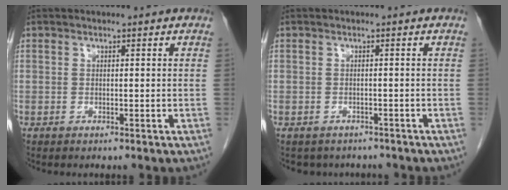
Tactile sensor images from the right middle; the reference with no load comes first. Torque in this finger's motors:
{"motor_torque": [0.05, -0.04, -0.01, 0.00]}